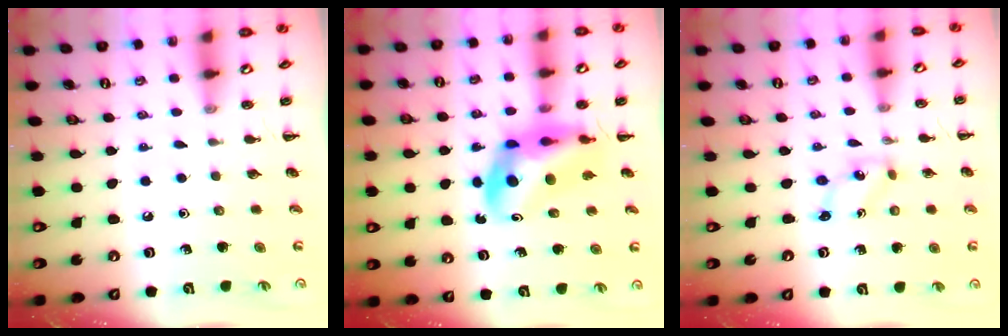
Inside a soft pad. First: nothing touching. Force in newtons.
{"total": 9.5, "press": 9.1, "slide": 2.7}
{"total": 1.2, "press": 1.2, "slide": 0.1}